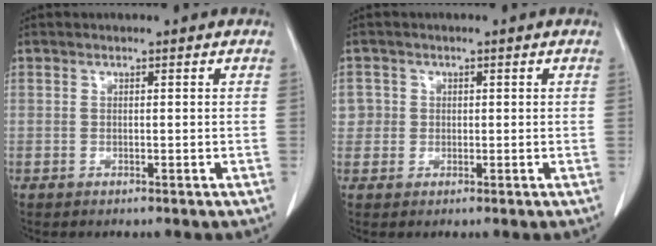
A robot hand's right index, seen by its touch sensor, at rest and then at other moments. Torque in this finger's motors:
{"motor_torque": [-0.03, 0.01, 0.04, 0.01]}